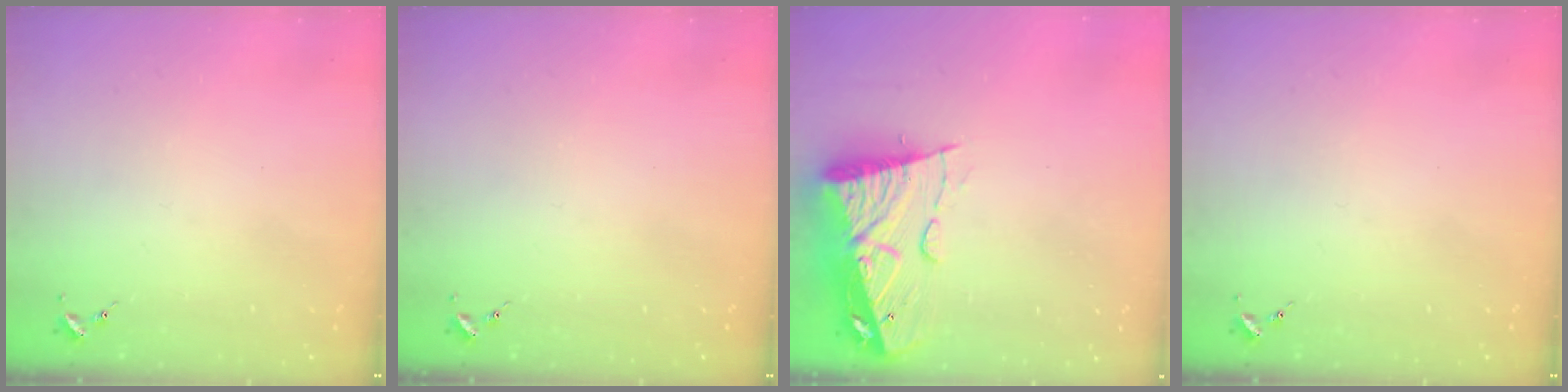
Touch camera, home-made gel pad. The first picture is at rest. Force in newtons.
{"total": 0.0}
{"total": 14.0, "press": 13.9, "slide": 1.3}
{"total": 0.0}